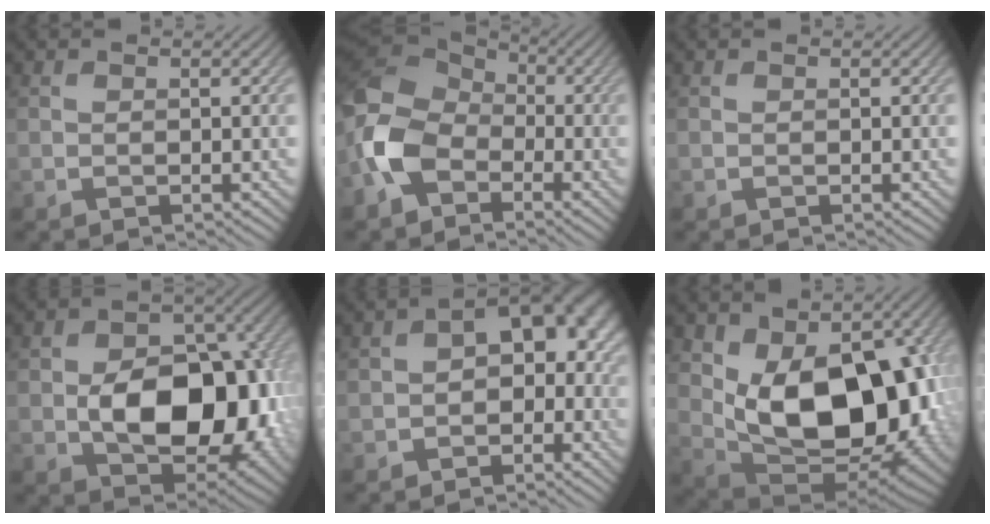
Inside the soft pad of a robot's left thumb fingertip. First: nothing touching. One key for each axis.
{"total": 10.7, "fx": -3.5, "fy": 7.5, "fz": 6.8, "tx": -0.177, "ty": -0.004, "tz": -0.088}
{"total": 0.0}
{"total": 14.0, "fx": -1.6, "fy": 9.4, "fz": 10.2, "tx": -0.148, "ty": -0.011, "tz": -0.019}
{"total": 9.2, "fx": -0.7, "fy": 6.4, "fz": 6.6, "tx": -0.061, "ty": 0.006, "tz": -0.016}
{"total": 16.1, "fx": 1.1, "fy": 10.1, "fz": 12.5, "tx": -0.191, "ty": -0.033, "tz": 0.033}